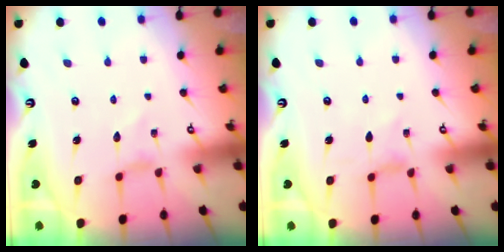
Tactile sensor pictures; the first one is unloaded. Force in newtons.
{"total": 0.0}